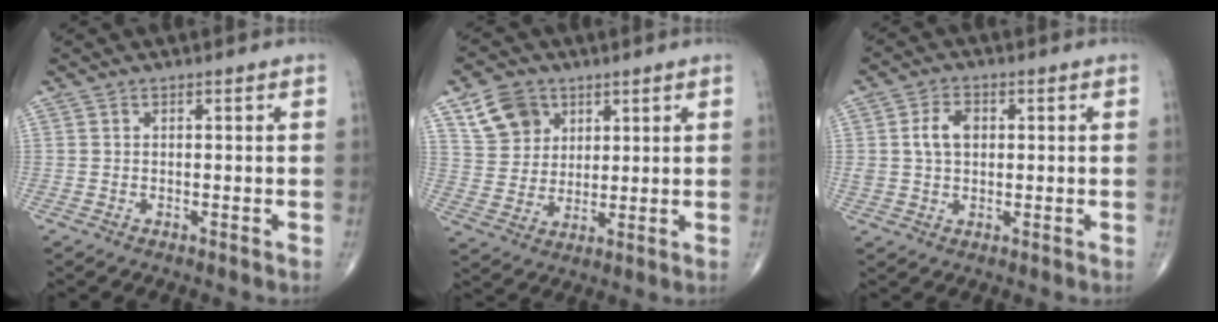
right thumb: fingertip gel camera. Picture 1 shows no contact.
{"total": 9.3, "force": [4.8, 7.1, 3.5], "torque": [-0.041, -0.017, 0.095]}
{"total": 5.5, "force": [0.9, 3.7, 3.9], "torque": [-0.067, 0.005, 0.016]}